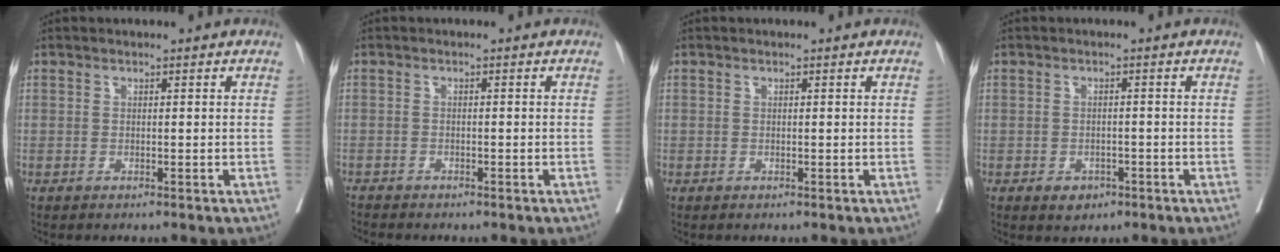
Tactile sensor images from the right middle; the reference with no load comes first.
{"total": 1.7, "force": [-1.7, -0.1, 0.3], "torque": [-0.010, -0.004, -0.030]}
{"total": 0.8, "force": [0.0, 0.8, -0.1], "torque": [0.011, 0.006, -0.006]}
{"total": 2.5, "force": [-1.4, 1.7, 1.1], "torque": [-0.012, 0.003, -0.011]}